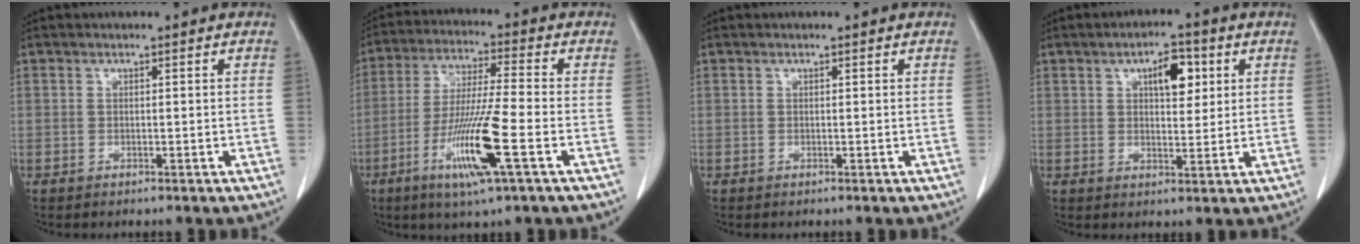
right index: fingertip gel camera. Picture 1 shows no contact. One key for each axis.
{"total": 12.5, "fx": -4.8, "fy": -0.2, "fz": 11.6, "tx": -0.231, "ty": -0.022, "tz": -0.093}
{"total": 0.0}
{"total": 6.0, "fx": 2.3, "fy": 2.5, "fz": 4.9, "tx": -0.077, "ty": 0.007, "tz": 0.037}